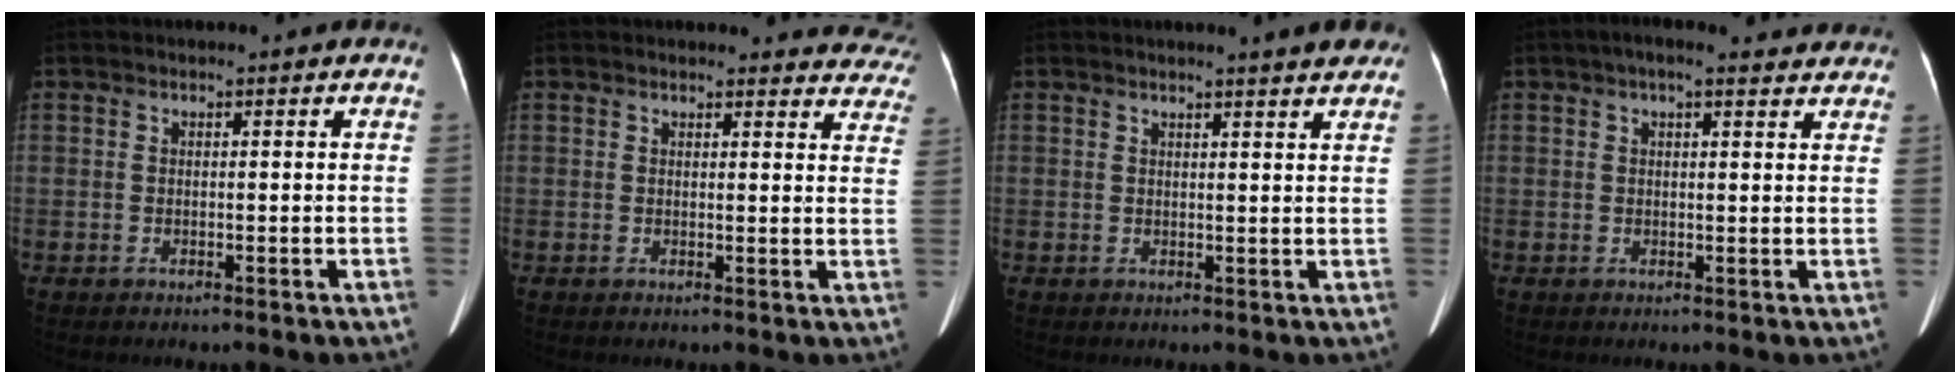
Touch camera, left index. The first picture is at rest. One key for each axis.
{"total": 14.9, "fx": 14.2, "fy": 3.8, "fz": 2.1, "tx": 0.022, "ty": -0.040, "tz": 0.124}
{"total": 5.2, "fx": 4.5, "fy": 0.3, "fz": 2.5, "tx": -0.032, "ty": 0.000, "tz": 0.041}
{"total": 8.7, "fx": 7.1, "fy": 2.6, "fz": 4.4, "tx": -0.050, "ty": 0.029, "tz": 0.081}